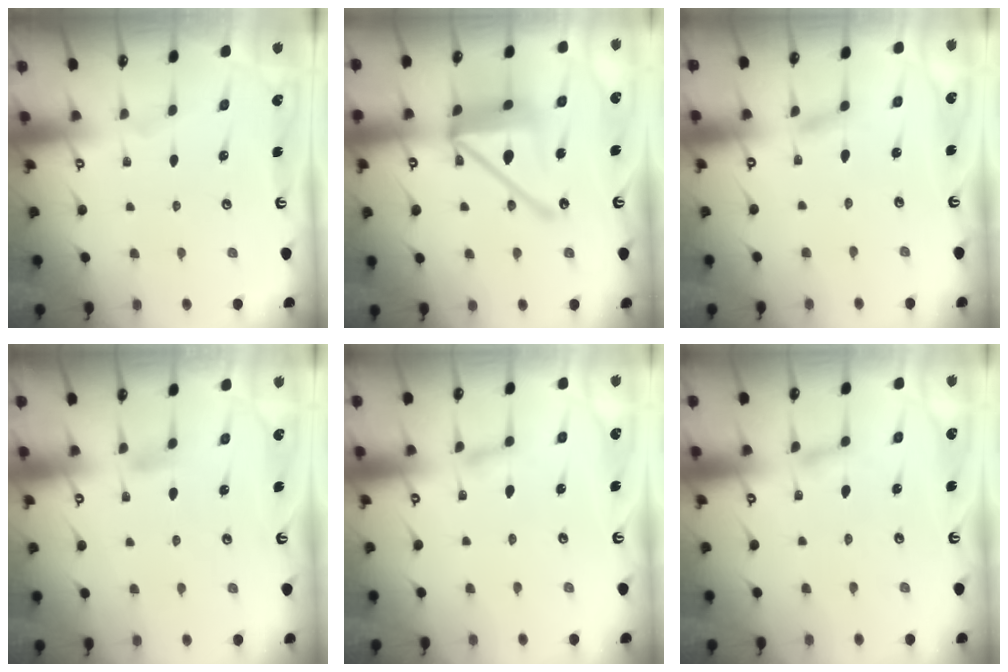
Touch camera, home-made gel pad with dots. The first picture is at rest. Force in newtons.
{"total": 18.4, "press": 18.3, "slide": 1.9}
{"total": 1.6, "press": 1.6, "slide": 0.2}
{"total": 2.8, "press": 2.8, "slide": 0.3}
{"total": 2.0, "press": 2.0, "slide": 0.2}
{"total": 2.0, "press": 2.0, "slide": 0.2}